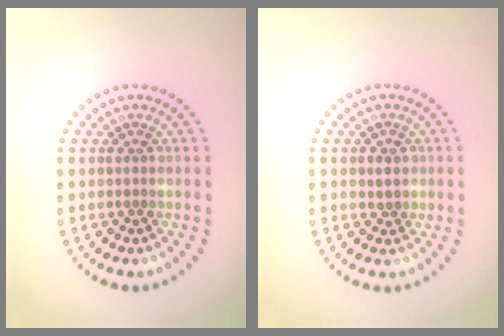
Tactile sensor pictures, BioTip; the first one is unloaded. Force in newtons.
{"total": 0.9, "press": 0.8, "slide": 0.3}